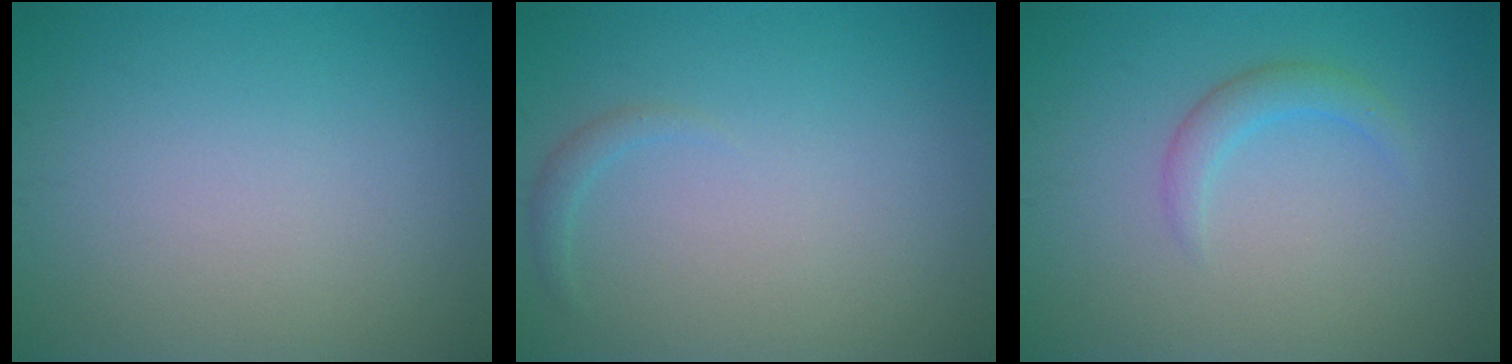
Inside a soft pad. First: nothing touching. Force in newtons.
{"total": 0.8, "press": 0.8, "slide": 0.1}
{"total": 1.8, "press": 1.8, "slide": 0.1}